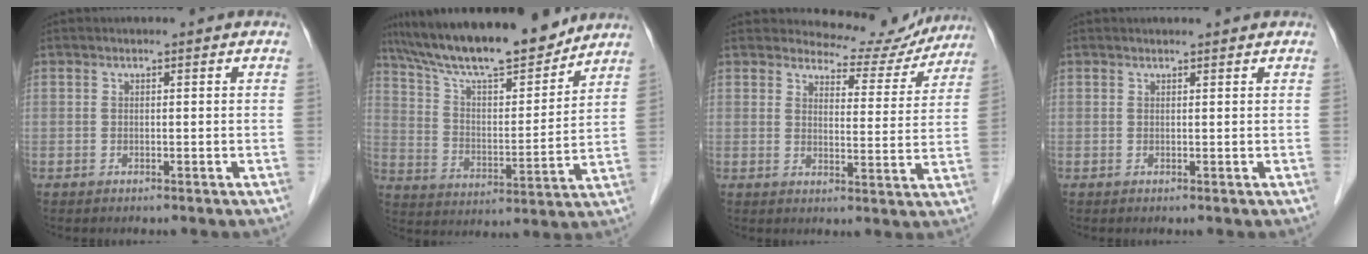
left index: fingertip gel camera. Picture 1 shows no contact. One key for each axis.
{"total": 17.5, "fx": 15.2, "fy": 2.4, "fz": 8.2, "tx": -0.140, "ty": 0.002, "tz": 0.255}
{"total": 9.6, "fx": 9.3, "fy": 2.5, "fz": 0.0, "tx": 0.011, "ty": -0.022, "tz": 0.102}
{"total": 0.9, "fx": 0.9, "fy": 0.0, "fz": 0.1, "tx": -0.006, "ty": 0.002, "tz": 0.012}